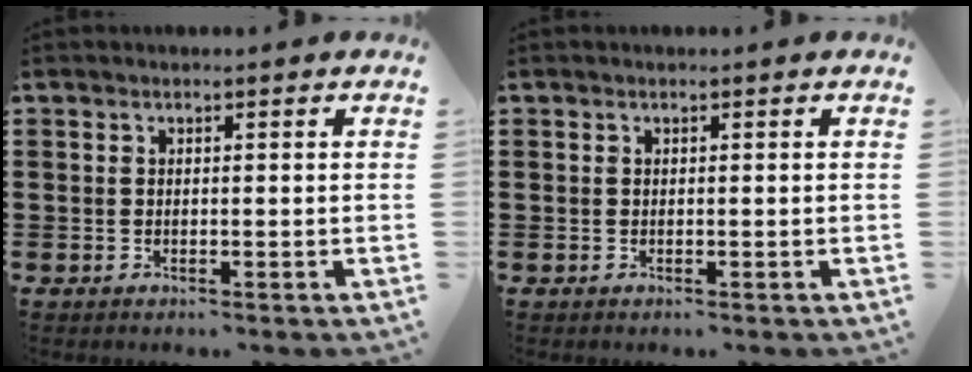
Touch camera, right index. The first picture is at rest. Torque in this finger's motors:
{"motor_torque": [-0.04, 0.05, 0.00, 0.00]}